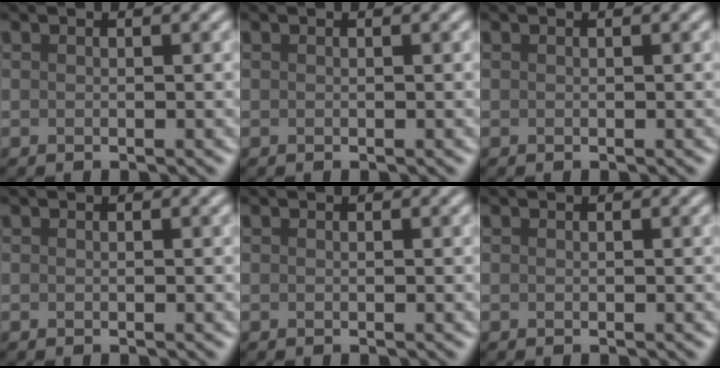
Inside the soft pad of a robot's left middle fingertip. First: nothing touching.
{"total": 0.0}
{"total": 0.0}
{"total": 0.0}
{"total": 0.0}
{"total": 0.0}